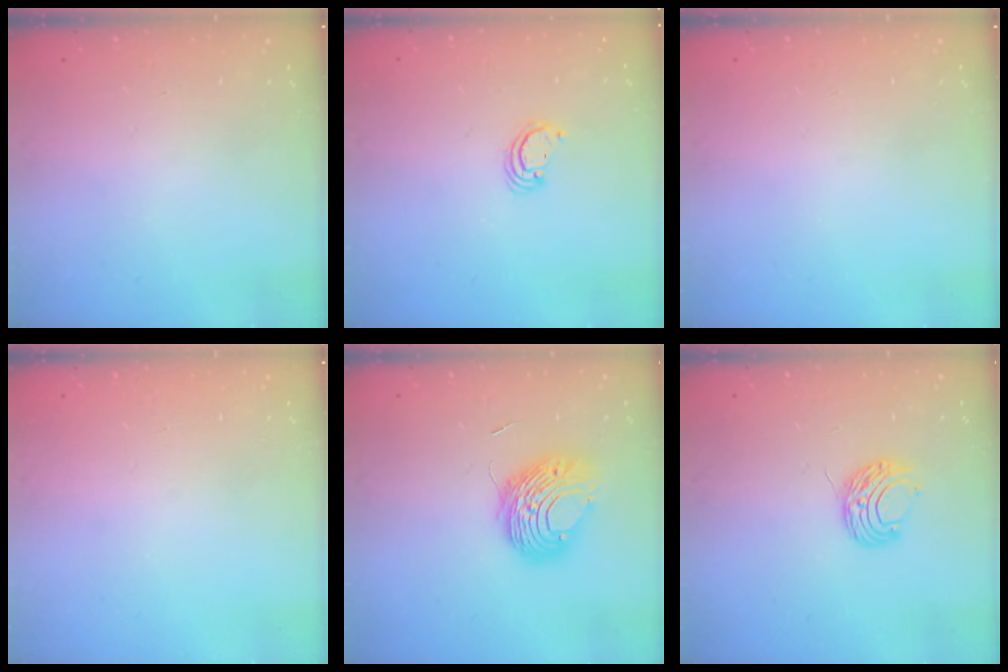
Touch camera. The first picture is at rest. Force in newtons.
{"total": 2.6, "press": 2.6, "slide": 0.2}
{"total": 0.0}
{"total": 0.0}
{"total": 9.8, "press": 9.7, "slide": 1.2}
{"total": 7.5, "press": 7.4, "slide": 0.6}